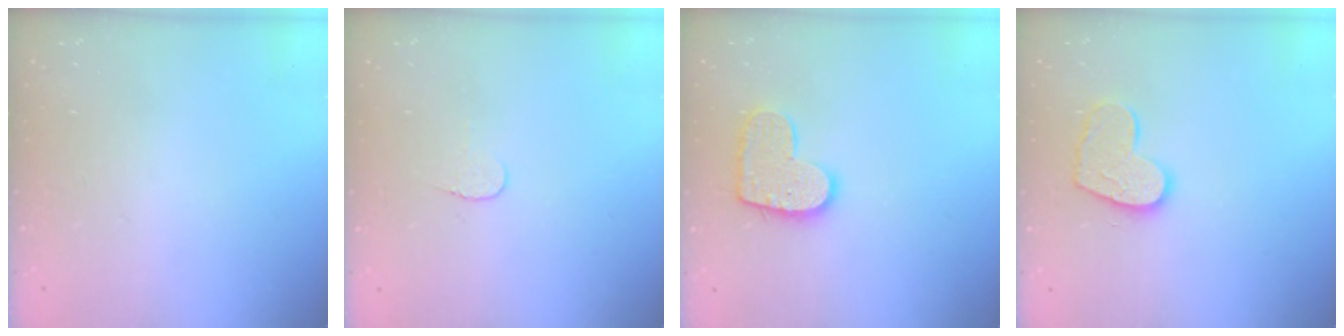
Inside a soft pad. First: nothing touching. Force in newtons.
{"total": 3.9, "press": 3.9, "slide": 0.2}
{"total": 11.2, "press": 11.2, "slide": 0.7}
{"total": 11.7, "press": 11.7, "slide": 0.8}